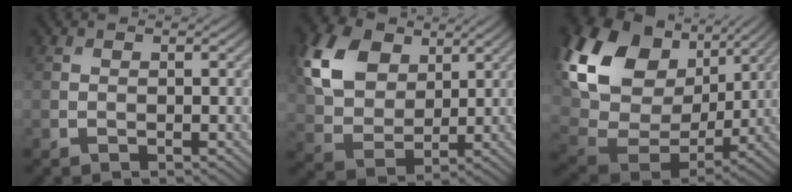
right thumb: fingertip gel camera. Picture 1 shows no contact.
{"total": 11.3, "force": [4.6, 8.0, 6.7], "torque": [-0.175, 0.017, 0.078]}
{"total": 19.1, "force": [7.5, 13.2, 11.7], "torque": [-0.302, 0.018, 0.158]}